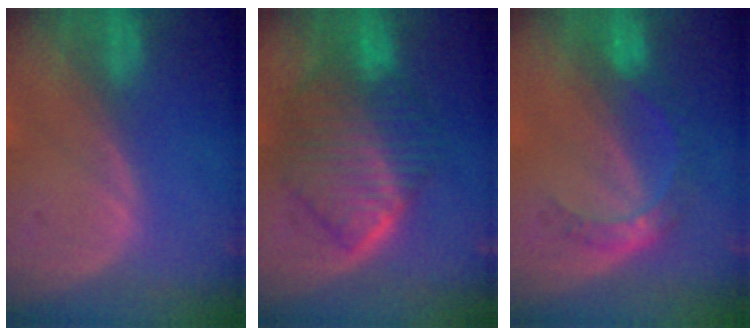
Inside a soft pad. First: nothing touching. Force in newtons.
{"total": 10.6, "press": 10.5, "slide": 0.9}
{"total": 5.2, "press": 4.7, "slide": 2.4}